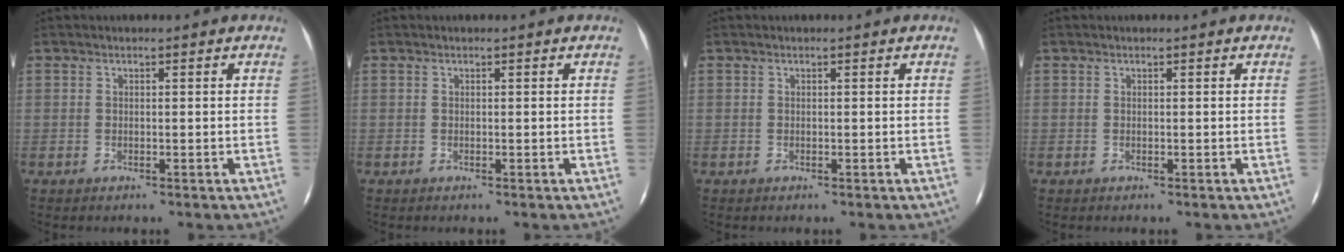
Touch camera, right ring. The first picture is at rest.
{"total": 0.0}
{"total": 0.0}
{"total": 0.0}